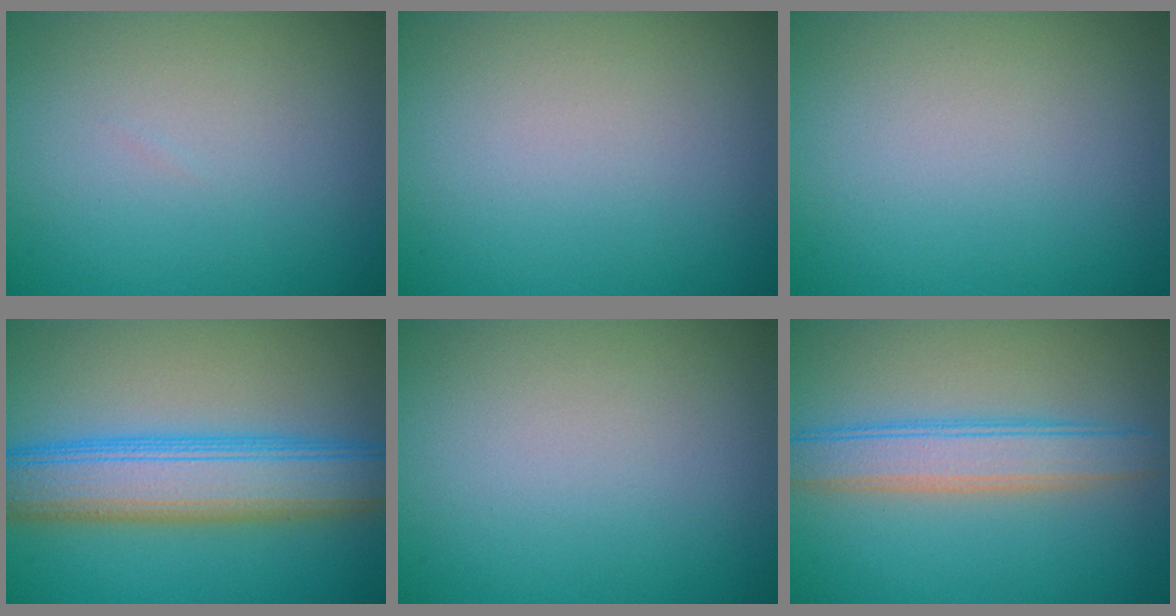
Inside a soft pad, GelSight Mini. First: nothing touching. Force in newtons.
{"total": 0.0}
{"total": 0.0}
{"total": 7.7, "press": 7.7, "slide": 0.3}
{"total": 0.0}
{"total": 4.2, "press": 4.2, "slide": 0.2}